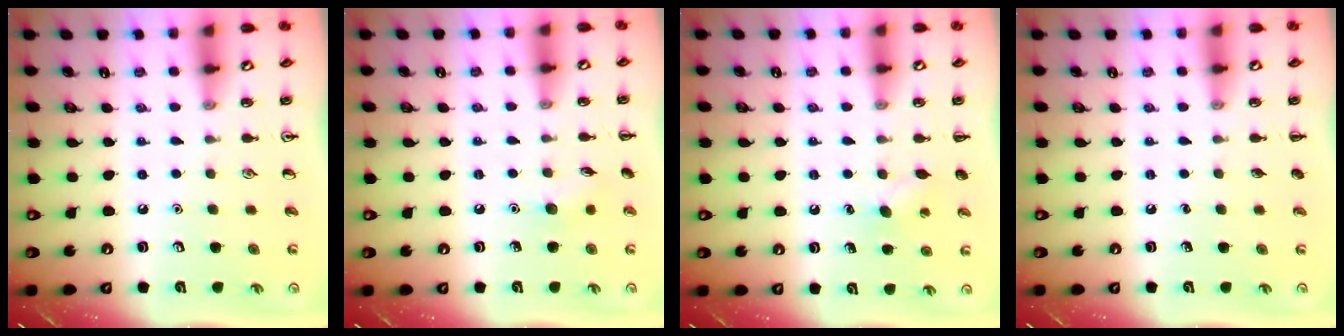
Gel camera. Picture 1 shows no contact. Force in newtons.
{"total": 6.5, "press": 6.2, "slide": 1.8}
{"total": 5.5, "press": 5.3, "slide": 1.3}
{"total": 0.0}